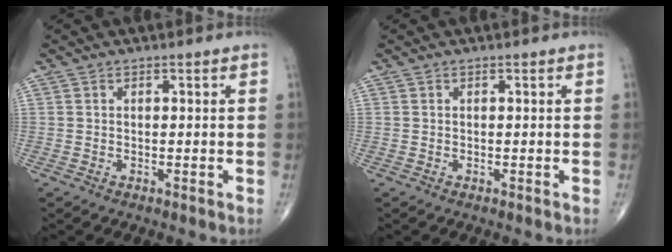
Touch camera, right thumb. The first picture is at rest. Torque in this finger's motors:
{"motor_torque": [-0.11, 0.12, 0.01, -0.01, 0.01]}